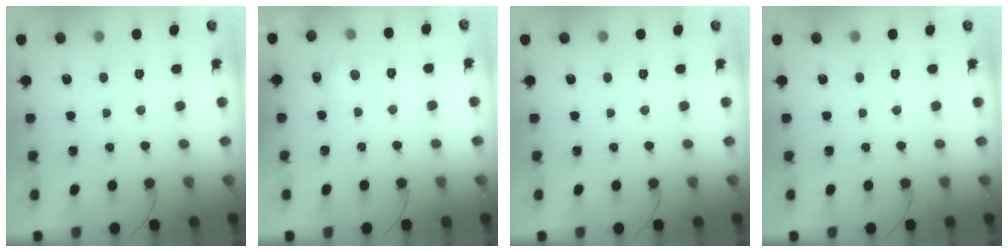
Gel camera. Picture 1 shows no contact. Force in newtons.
{"total": 5.1, "press": 4.9, "slide": 1.3}
{"total": 0.0}
{"total": 0.0}